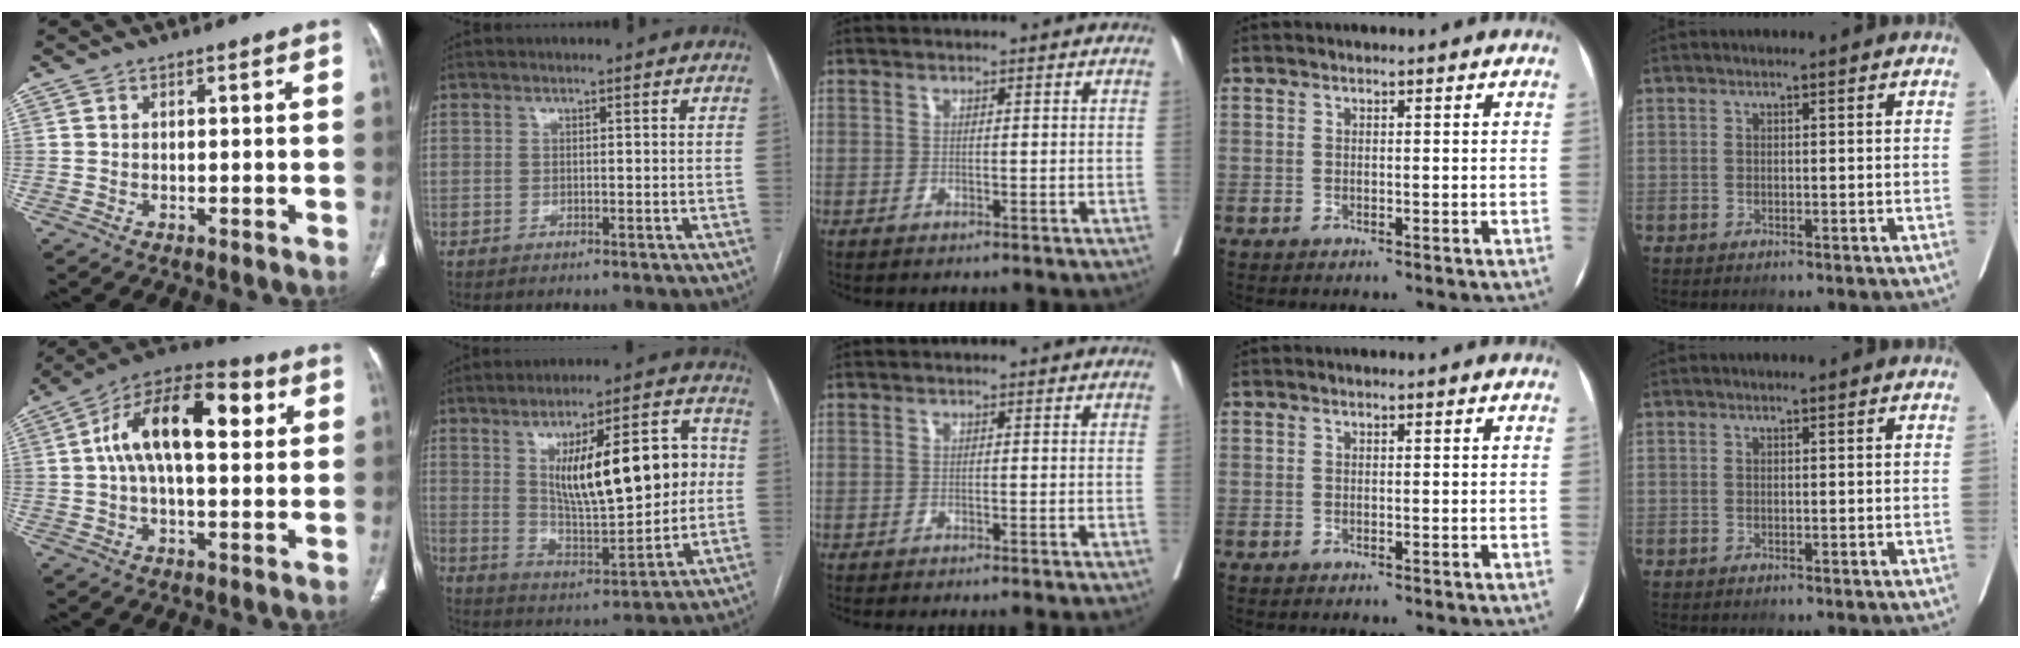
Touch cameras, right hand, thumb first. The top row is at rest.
{"thumb": {"total": 17.9, "force": [4.0, 8.6, 15.1], "torque": [-0.237, 0.032, 0.056]}, "index": {"total": 17.9, "force": [3.0, 5.3, 16.8], "torque": [-0.260, 0.021, 0.057]}, "middle": {"total": 7.6, "force": [-7.0, -0.3, 2.9], "torque": [-0.016, -0.019, -0.088]}}